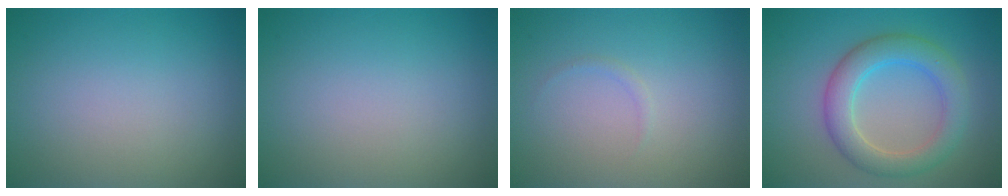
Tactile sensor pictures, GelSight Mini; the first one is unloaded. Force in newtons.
{"total": 0.0}
{"total": 0.5, "press": 0.5, "slide": 0.0}
{"total": 4.8, "press": 4.8, "slide": 0.3}